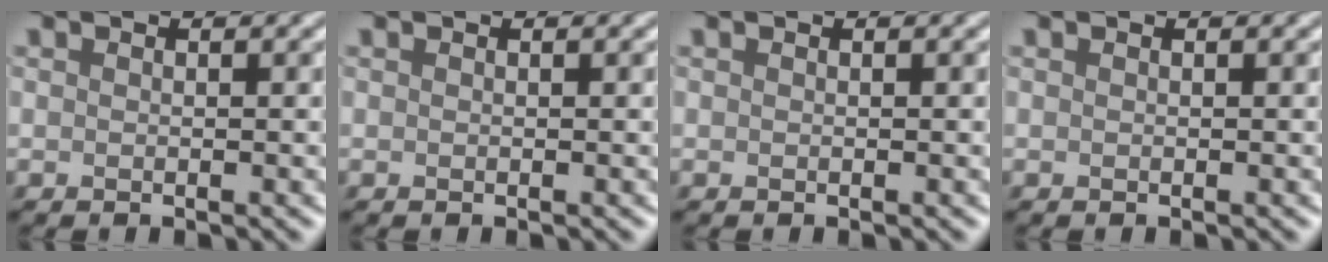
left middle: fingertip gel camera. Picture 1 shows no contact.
{"total": 0.0}
{"total": 0.0}
{"total": 0.0}